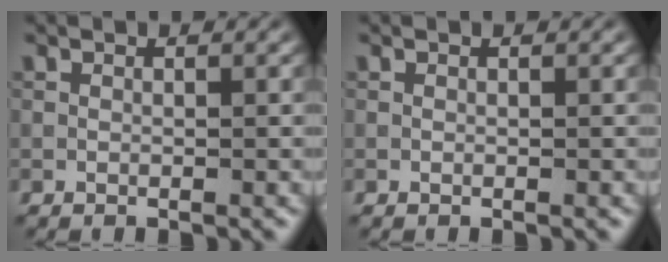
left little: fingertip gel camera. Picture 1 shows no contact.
{"total": 0.0}